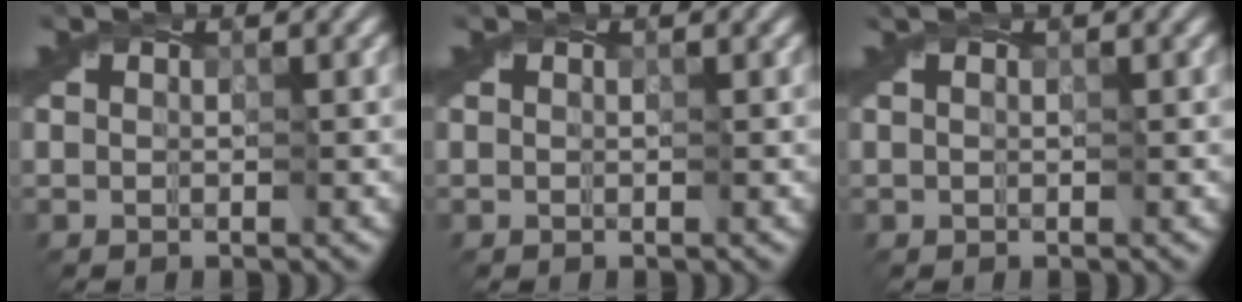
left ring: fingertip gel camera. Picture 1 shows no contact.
{"total": 0.0}
{"total": 1.0, "force": [0.5, 0.1, 0.8], "torque": [-0.008, 0.006, 0.005]}